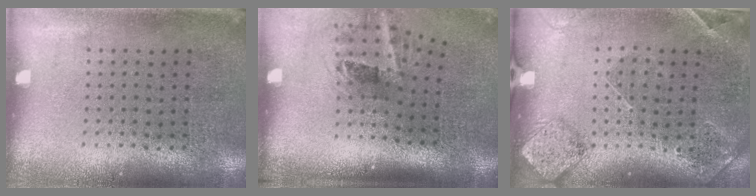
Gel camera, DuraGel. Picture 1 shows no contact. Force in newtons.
{"total": 2.2, "press": 1.3, "slide": 1.7}
{"total": 1.5, "press": 1.4, "slide": 0.6}